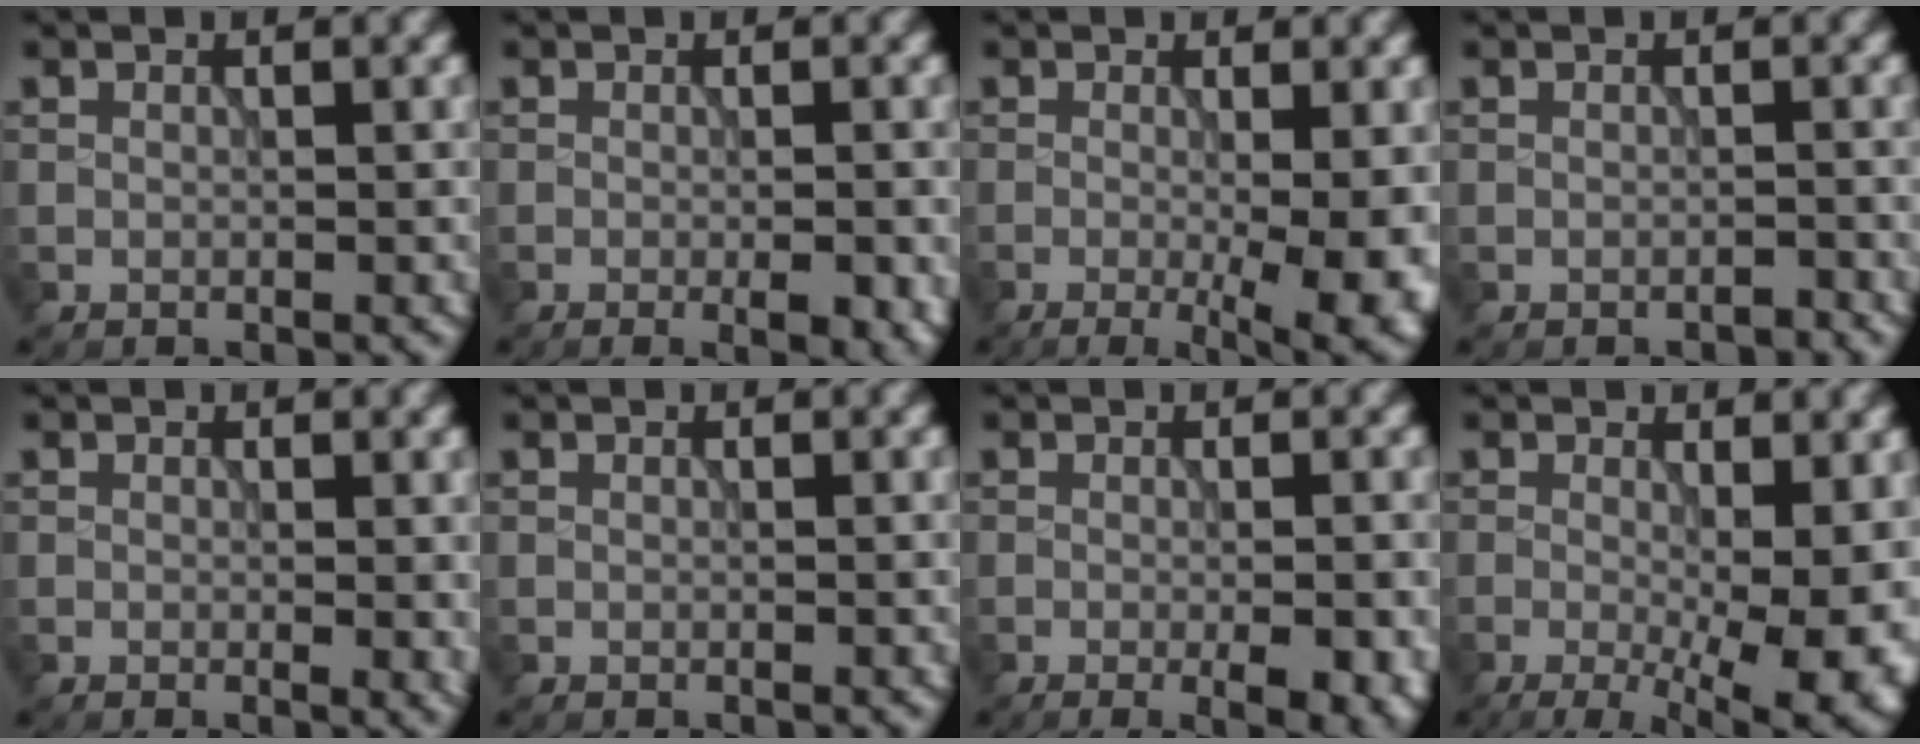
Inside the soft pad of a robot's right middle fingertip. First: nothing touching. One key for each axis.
{"total": 3.4, "fx": -1.1, "fy": 0.8, "fz": 3.1, "tx": -0.040, "ty": -0.008, "tz": -0.010}
{"total": 6.8, "fx": -1.3, "fy": 1.9, "fz": 6.4, "tx": -0.082, "ty": -0.019, "tz": -0.013}
{"total": 0.7, "fx": -0.7, "fy": 0.1, "fz": 0.2, "tx": 0.000, "ty": 0.001, "tz": -0.012}
{"total": 1.4, "fx": 0.1, "fy": 0.3, "fz": 1.4, "tx": -0.014, "ty": -0.007, "tz": 0.001}
{"total": 0.0}
{"total": 4.8, "fx": -1.6, "fy": 1.3, "fz": 4.4, "tx": -0.054, "ty": -0.010, "tz": -0.011}
{"total": 10.5, "fx": -1.8, "fy": 4.2, "fz": 9.4, "tx": -0.126, "ty": -0.020, "tz": -0.016}